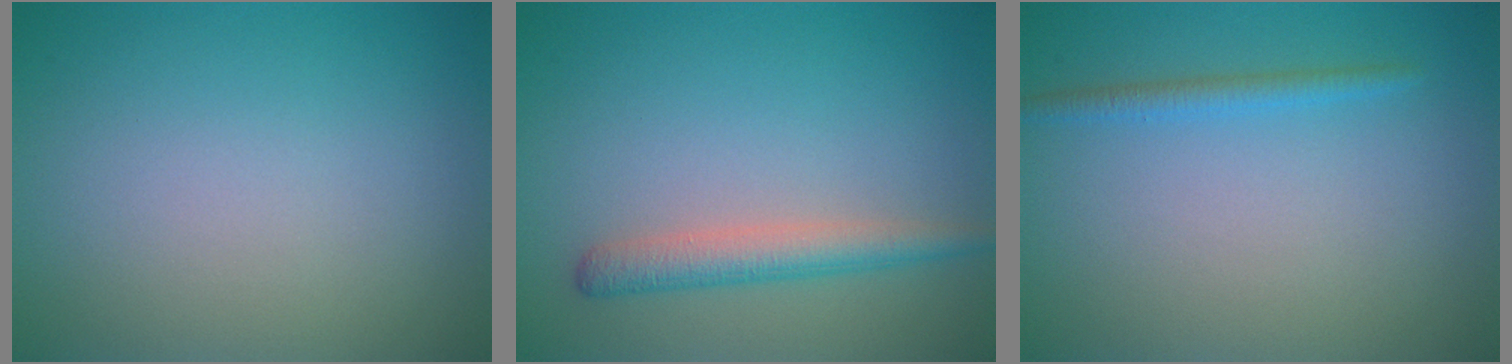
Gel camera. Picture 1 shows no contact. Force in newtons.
{"total": 2.8, "press": 2.8, "slide": 0.1}
{"total": 1.5, "press": 1.5, "slide": 0.1}